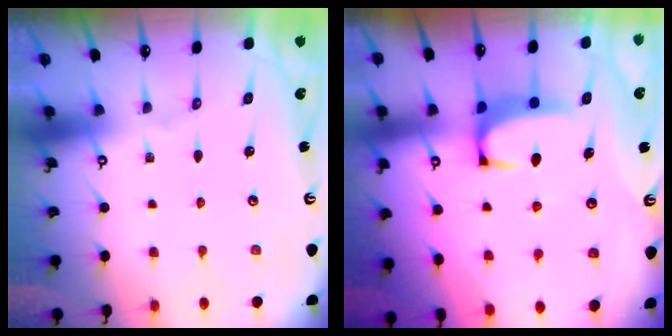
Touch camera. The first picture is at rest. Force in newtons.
{"total": 2.0, "press": 2.0, "slide": 0.3}